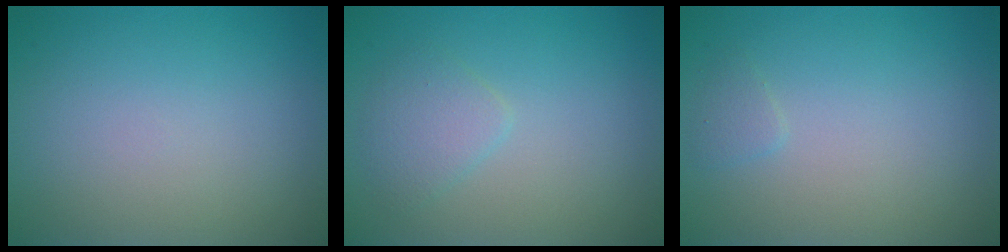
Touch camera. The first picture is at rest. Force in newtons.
{"total": 1.9, "press": 1.9, "slide": 0.1}
{"total": 0.7, "press": 0.7, "slide": 0.1}